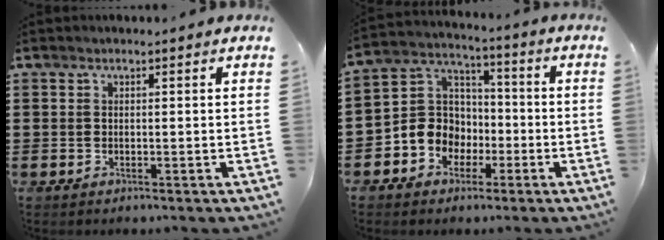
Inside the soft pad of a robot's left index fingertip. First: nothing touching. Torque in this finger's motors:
{"motor_torque": [1.15, 0.99, 0.42, 0.09]}